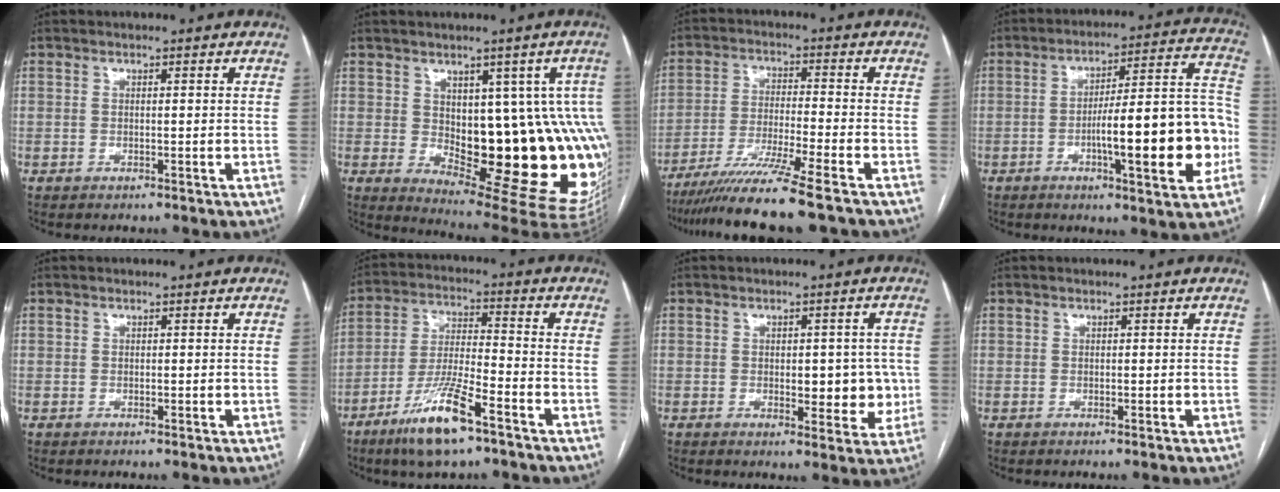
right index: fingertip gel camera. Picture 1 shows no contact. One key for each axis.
{"total": 18.2, "fx": -0.3, "fy": 7.5, "fz": 16.5, "tx": -0.135, "ty": 0.013, "tz": 0.018}
{"total": 11.9, "fx": -9.5, "fy": -1.7, "fz": 6.9, "tx": -0.109, "ty": -0.036, "tz": -0.159}
{"total": 18.6, "fx": -4.6, "fy": 2.7, "fz": 17.8, "tx": -0.228, "ty": 0.023, "tz": -0.061}
{"total": 0.0}
{"total": 11.6, "fx": -7.3, "fy": 1.6, "fz": 9.0, "tx": -0.181, "ty": -0.021, "tz": -0.134}
{"total": 7.2, "fx": -0.3, "fy": 3.8, "fz": 6.0, "tx": -0.058, "ty": 0.009, "tz": 0.005}
{"total": 0.0}